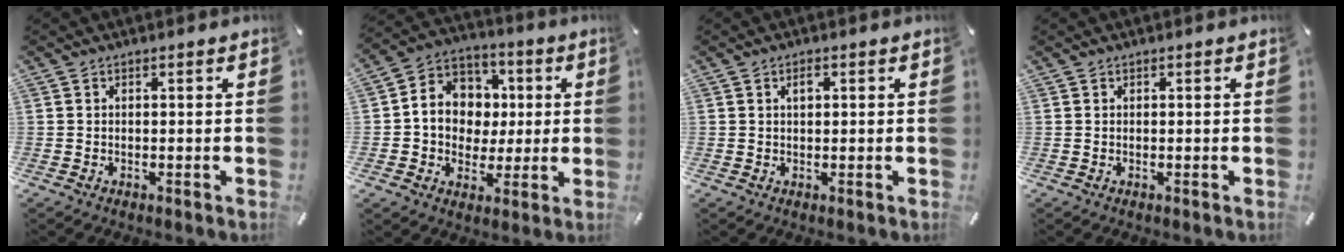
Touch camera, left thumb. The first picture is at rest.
{"total": 11.0, "force": [-0.2, 10.4, 3.3], "torque": [-0.068, 0.013, 0.003]}
{"total": 1.7, "force": [0.6, 0.9, 1.3], "torque": [-0.019, 0.001, 0.008]}
{"total": 0.0}